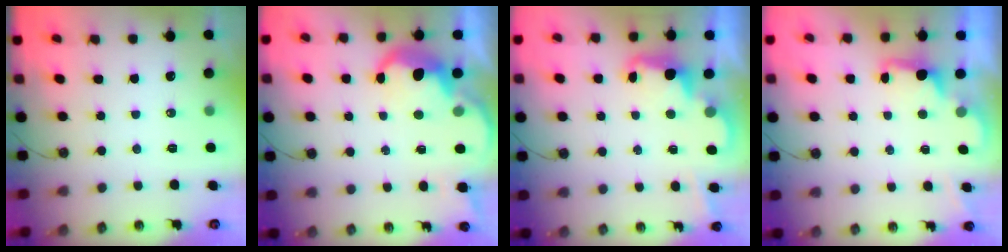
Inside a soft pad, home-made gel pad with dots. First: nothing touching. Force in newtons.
{"total": 6.9, "press": 6.9, "slide": 0.5}
{"total": 2.4, "press": 2.3, "slide": 0.6}
{"total": 2.3, "press": 2.2, "slide": 0.7}